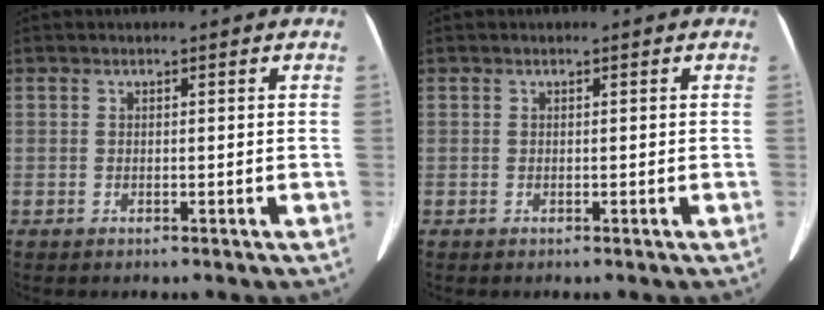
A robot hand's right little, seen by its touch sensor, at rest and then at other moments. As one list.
[{"total": 0.0}]